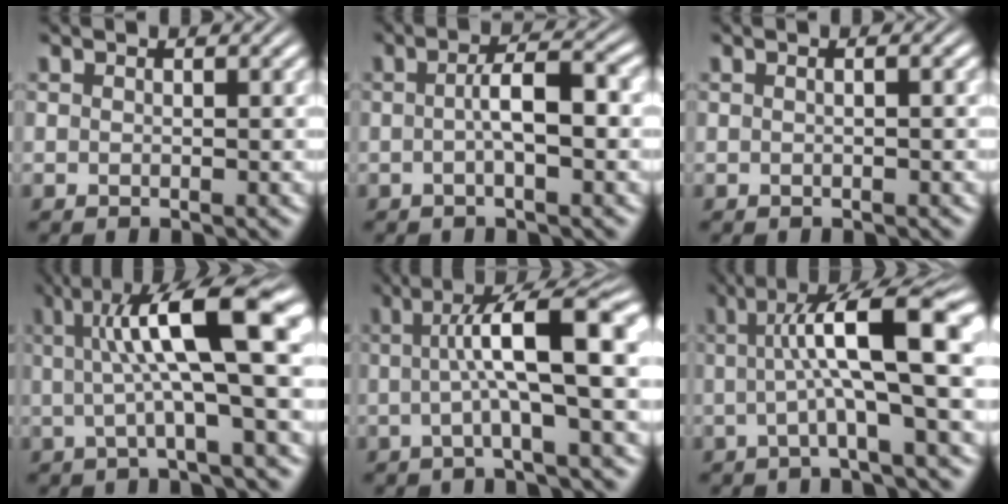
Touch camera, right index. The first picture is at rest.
{"total": 3.2, "force": [-0.6, 0.5, 3.1], "torque": [-0.051, 0.005, -0.012]}
{"total": 0.5, "force": [-0.2, -0.1, 0.5], "torque": [-0.008, 0.003, -0.004]}
{"total": 10.6, "force": [2.7, 3.0, 9.7], "torque": [-0.136, 0.032, 0.030]}
{"total": 7.4, "force": [0.3, 1.7, 7.2], "torque": [-0.117, 0.018, 0.001]}
{"total": 8.5, "force": [1.0, 2.2, 8.2], "torque": [-0.126, 0.019, 0.011]}